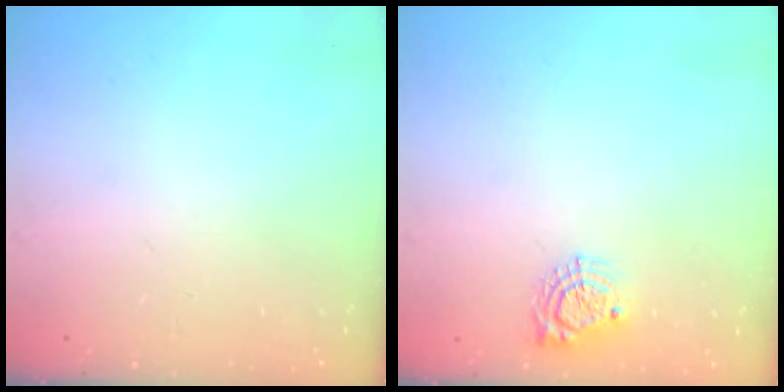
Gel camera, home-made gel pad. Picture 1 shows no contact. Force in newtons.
{"total": 7.9, "press": 7.9, "slide": 0.4}